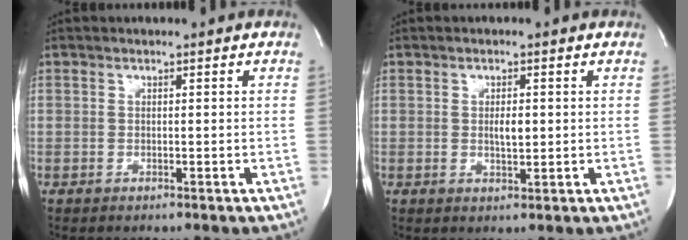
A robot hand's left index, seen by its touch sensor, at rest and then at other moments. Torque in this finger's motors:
{"motor_torque": [0.08, 0.02, 0.04, 0.01]}